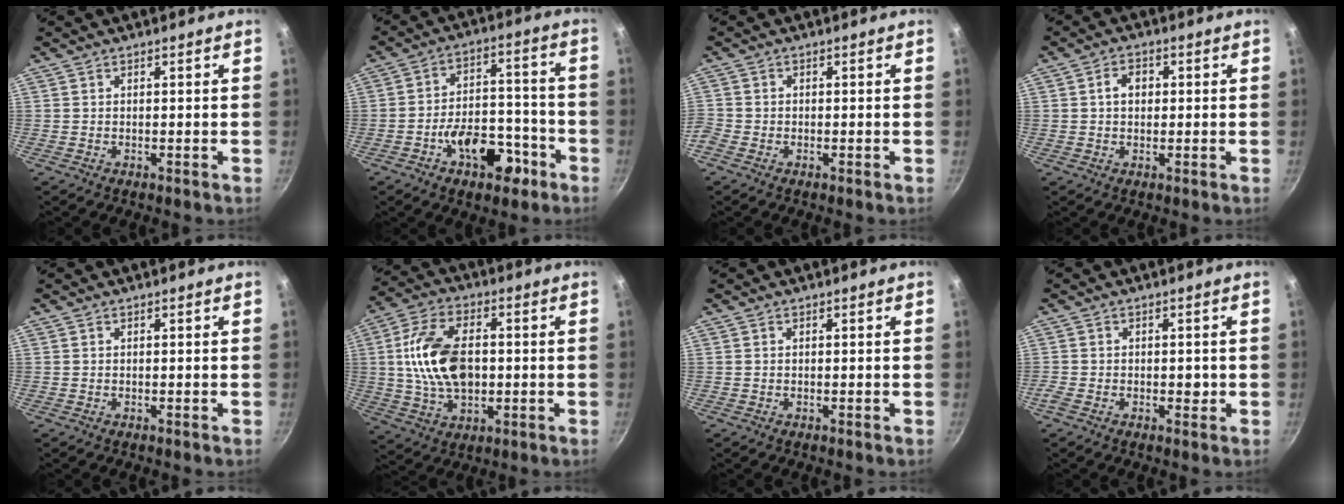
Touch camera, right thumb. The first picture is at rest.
{"total": 13.0, "force": [-6.4, 7.4, 8.6], "torque": [-0.092, 0.059, -0.093]}
{"total": 2.1, "force": [-1.2, 1.6, 0.7], "torque": [-0.023, 0.002, -0.029]}
{"total": 3.7, "force": [0.5, 2.8, 2.4], "torque": [-0.023, 0.008, 0.004]}
{"total": 0.0}
{"total": 15.5, "force": [0.7, 9.5, 12.2], "torque": [-0.212, 0.015, 0.008]}
{"total": 0.0}
{"total": 2.4, "force": [-0.6, 1.6, 1.7], "torque": [-0.023, 0.002, -0.012]}